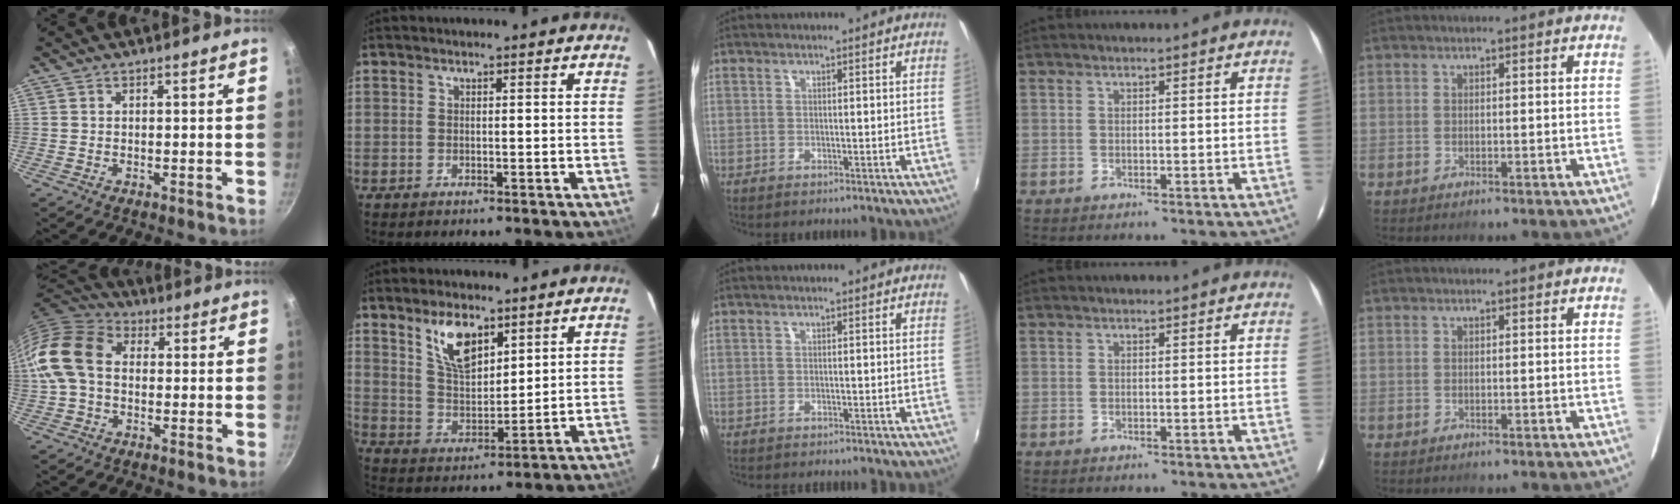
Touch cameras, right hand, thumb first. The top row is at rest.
{"thumb": {"total": 13.1, "force": [0.5, 9.6, 9.0], "torque": [-0.152, 0.031, -0.011]}, "index": {"total": 9.7, "force": [5.8, 4.5, 6.4], "torque": [-0.112, 0.006, 0.119]}, "middle": {"total": 1.3, "force": [-1.3, 0.4, 0.3], "torque": [-0.010, -0.008, -0.019]}}